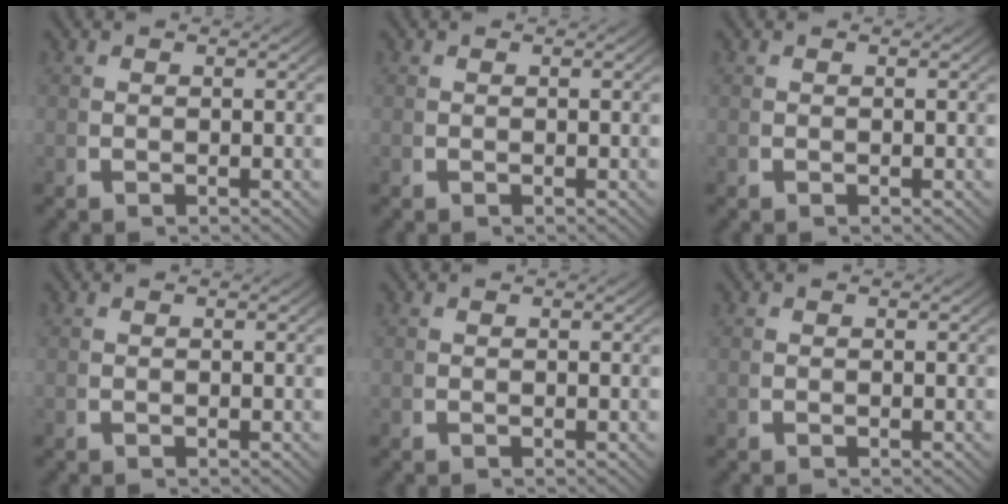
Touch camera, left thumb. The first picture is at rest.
{"total": 0.0}
{"total": 0.0}
{"total": 0.0}
{"total": 0.0}
{"total": 0.0}